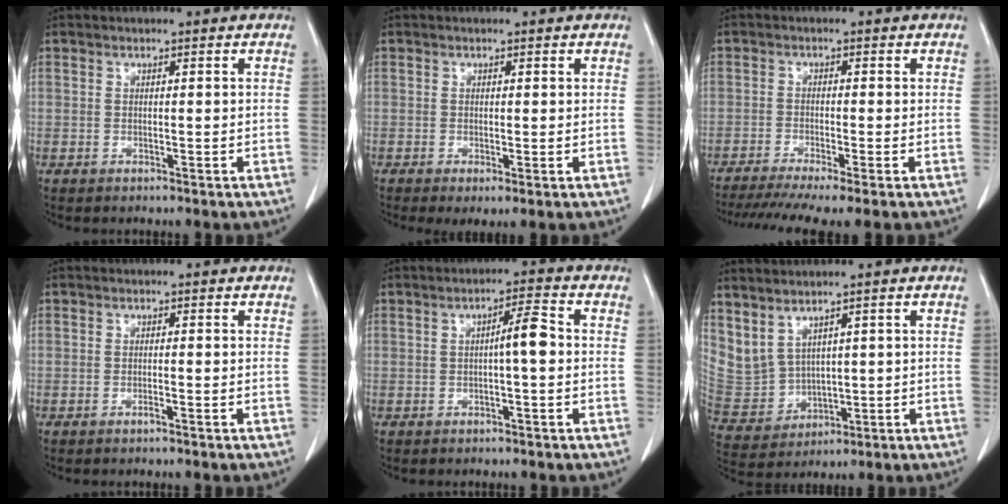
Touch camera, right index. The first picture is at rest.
{"total": 2.1, "force": [-0.4, 0.6, 1.9], "torque": [-0.032, -0.007, -0.004]}
{"total": 9.6, "force": [-7.3, 0.2, 6.3], "torque": [-0.097, -0.013, -0.117]}
{"total": 0.6, "force": [-0.4, -0.1, 0.4], "torque": [-0.007, 0.000, -0.007]}
{"total": 4.1, "force": [-0.1, 0.3, 4.0], "torque": [-0.063, 0.007, -0.004]}
{"total": 8.4, "force": [4.8, 5.5, 4.2], "torque": [-0.106, 0.002, 0.126]}